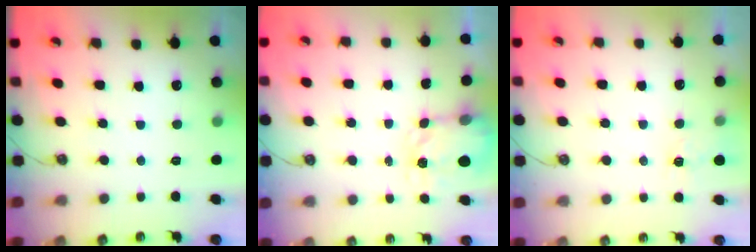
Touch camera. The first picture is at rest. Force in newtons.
{"total": 3.9, "press": 3.9, "slide": 0.6}
{"total": 3.6, "press": 3.5, "slide": 0.4}